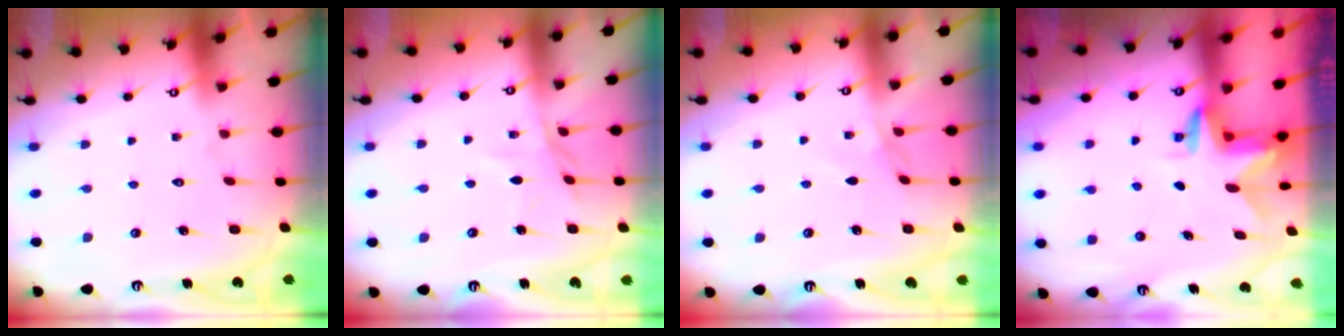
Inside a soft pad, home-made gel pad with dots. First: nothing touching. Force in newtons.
{"total": 6.4, "press": 6.4, "slide": 0.6}
{"total": 2.3, "press": 2.3, "slide": 0.4}
{"total": 2.9, "press": 2.9, "slide": 0.3}